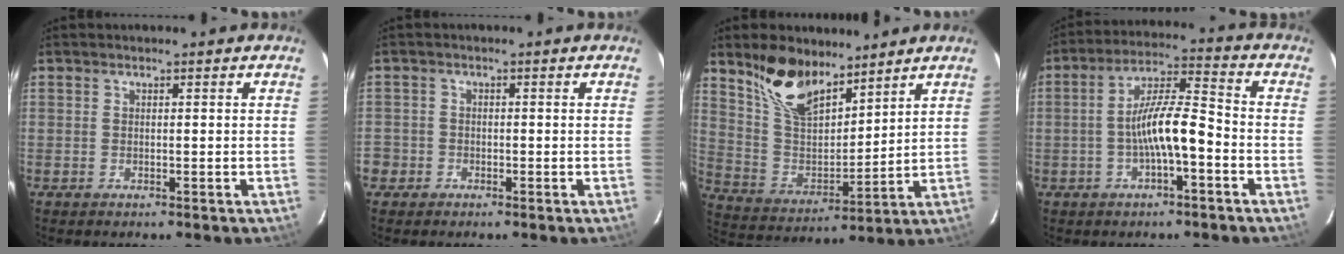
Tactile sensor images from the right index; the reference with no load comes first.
{"total": 3.1, "force": [-1.4, 2.8, 0.1], "torque": [-0.006, 0.013, -0.026]}
{"total": 14.3, "force": [10.4, 6.4, 7.4], "torque": [-0.149, 0.007, 0.207]}
{"total": 9.2, "force": [-3.0, 1.8, 8.5], "torque": [-0.163, 0.015, -0.050]}